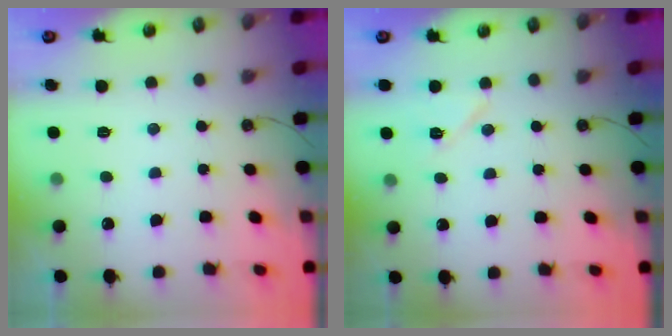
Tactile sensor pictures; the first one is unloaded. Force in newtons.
{"total": 6.8, "press": 5.5, "slide": 4.1}